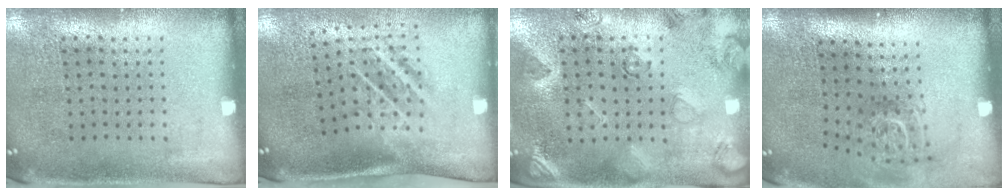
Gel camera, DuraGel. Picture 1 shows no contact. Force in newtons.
{"total": 1.8, "press": 1.2, "slide": 1.4}
{"total": 2.5, "press": 1.9, "slide": 1.6}
{"total": 1.9, "press": 1.3, "slide": 1.3}